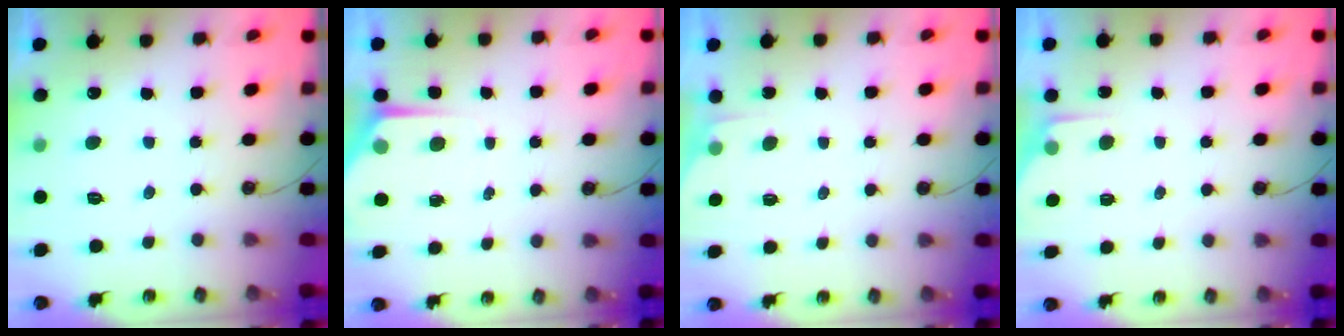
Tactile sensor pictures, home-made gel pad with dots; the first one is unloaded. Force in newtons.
{"total": 4.2, "press": 4.2, "slide": 0.5}
{"total": 1.8, "press": 1.8, "slide": 0.3}
{"total": 3.2, "press": 3.2, "slide": 0.5}